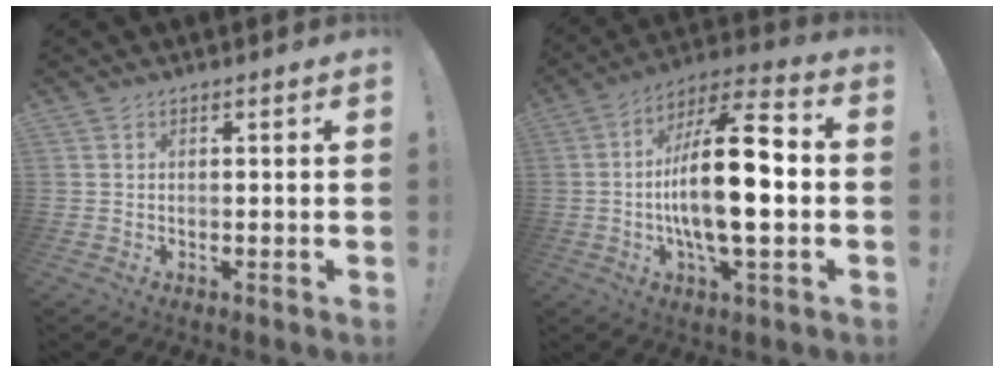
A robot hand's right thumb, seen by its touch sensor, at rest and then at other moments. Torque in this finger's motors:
{"motor_torque": [0.64, 1.01, 2.19, -0.58, 0.35]}